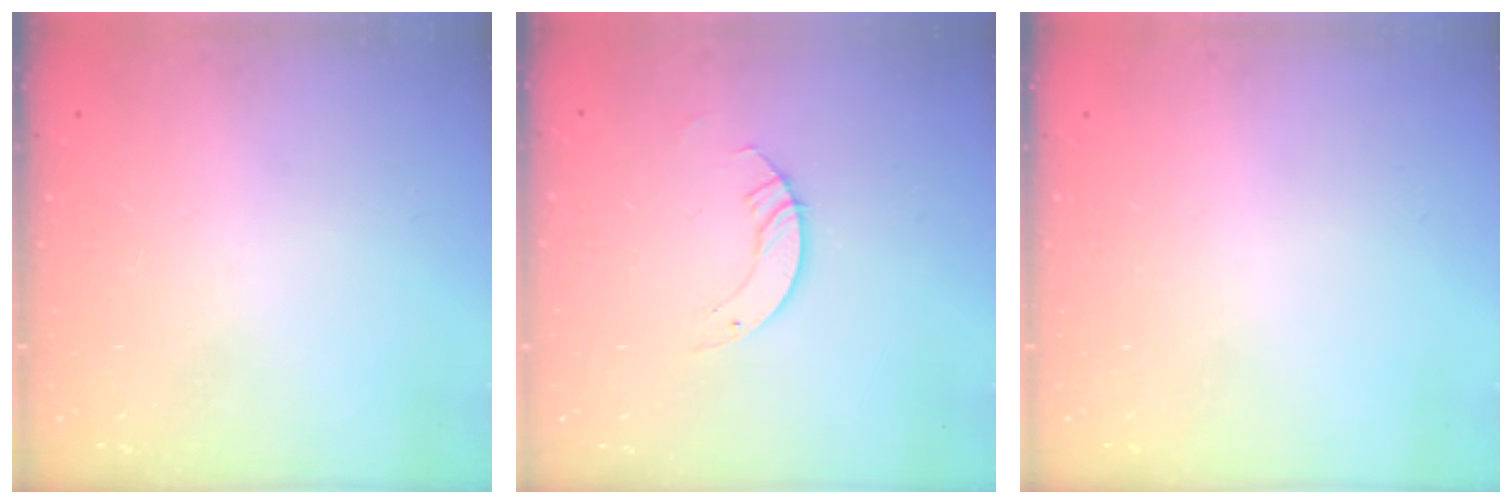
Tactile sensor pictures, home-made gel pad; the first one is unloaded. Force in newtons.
{"total": 3.5, "press": 3.5, "slide": 0.3}
{"total": 0.0}